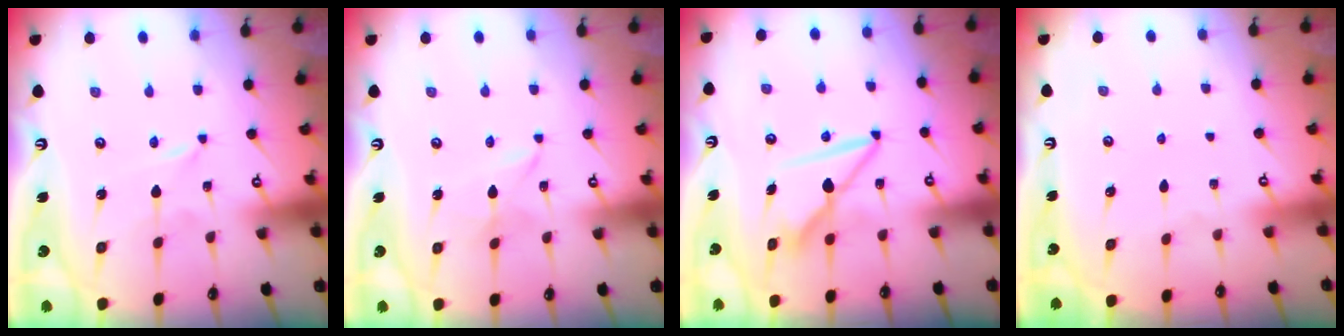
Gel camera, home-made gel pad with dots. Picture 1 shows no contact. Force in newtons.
{"total": 1.2, "press": 1.1, "slide": 0.2}
{"total": 8.7, "press": 8.7, "slide": 0.4}
{"total": 0.0}